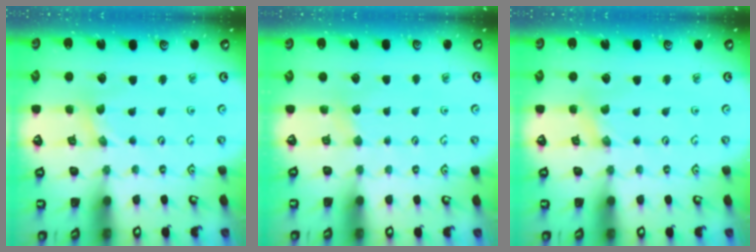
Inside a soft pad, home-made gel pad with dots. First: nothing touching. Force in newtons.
{"total": 2.4, "press": 2.3, "slide": 0.4}
{"total": 1.0, "press": 1.0, "slide": 0.2}